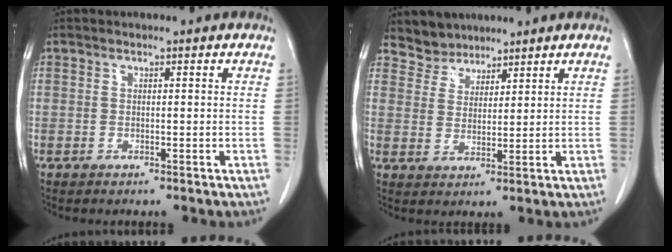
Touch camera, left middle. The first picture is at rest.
{"total": 4.3, "force": [3.8, 1.9, -0.5], "torque": [0.012, 0.006, 0.071]}